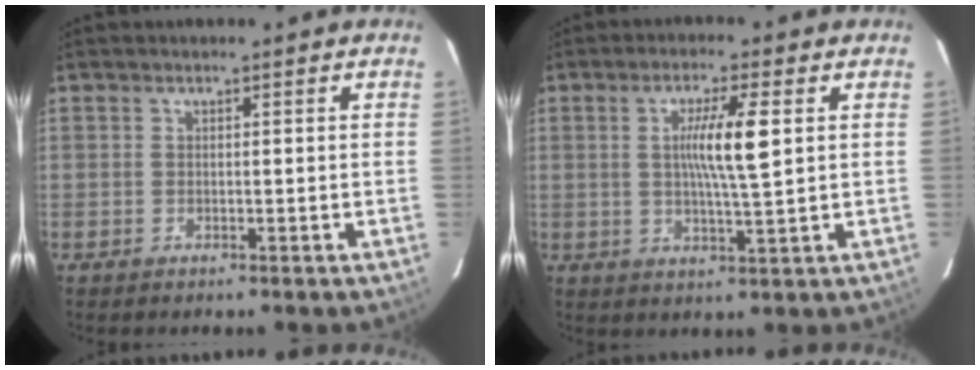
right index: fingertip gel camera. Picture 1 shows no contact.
{"total": 7.4, "force": [1.4, -0.1, 7.2], "torque": [-0.131, -0.003, 0.023]}